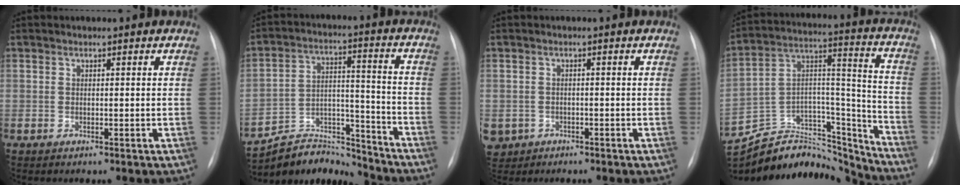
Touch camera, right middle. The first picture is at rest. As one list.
[{"total": 11.6, "force": [-11.4, 2.2, -0.5], "torque": [0.019, 0.050, -0.197]}, {"total": 5.4, "force": [-2.9, 4.4, 1.0], "torque": [-0.027, 0.003, -0.043]}, {"total": 23.7, "force": [-22.2, 6.6, 5.2], "torque": [-0.131, 0.041, -0.355]}]